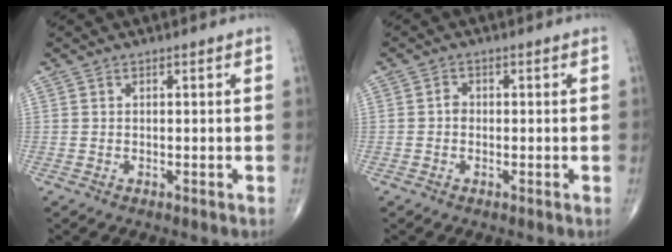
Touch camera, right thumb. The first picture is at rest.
{"total": 1.2, "force": [-0.3, 1.0, 0.6], "torque": [-0.001, 0.002, -0.008]}